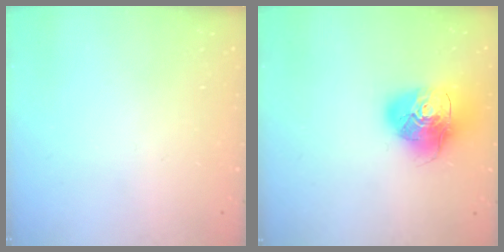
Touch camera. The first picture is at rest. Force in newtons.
{"total": 15.9, "press": 15.8, "slide": 2.3}